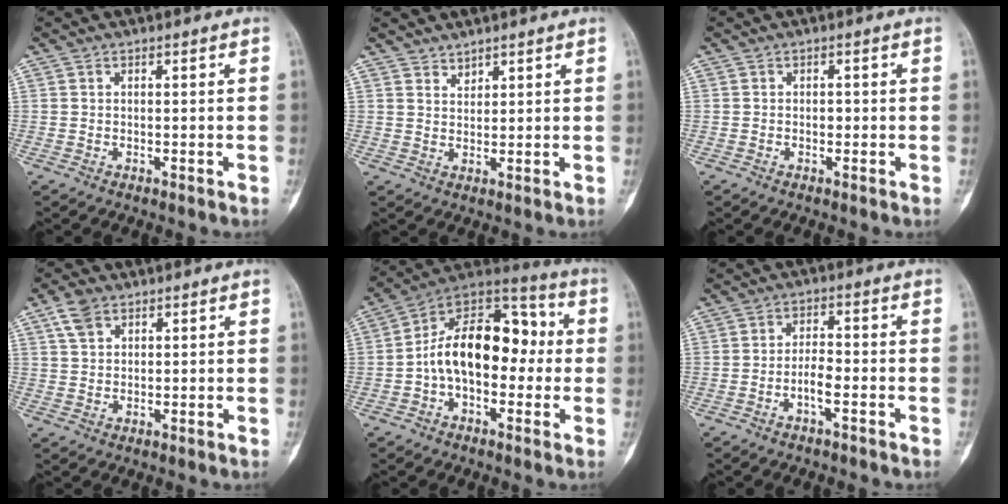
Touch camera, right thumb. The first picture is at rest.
{"total": 2.2, "force": [2.0, 0.8, 0.2], "torque": [0.013, -0.017, 0.033]}
{"total": 0.8, "force": [-0.1, 0.6, 0.6], "torque": [-0.002, 0.002, -0.007]}
{"total": 4.6, "force": [2.7, 2.7, 2.6], "torque": [-0.044, -0.001, 0.055]}
{"total": 18.0, "force": [-0.6, 11.0, 14.3], "torque": [-0.198, 0.052, -0.024]}
{"total": 3.9, "force": [-1.9, 1.3, 3.2], "torque": [-0.059, 0.020, -0.038]}